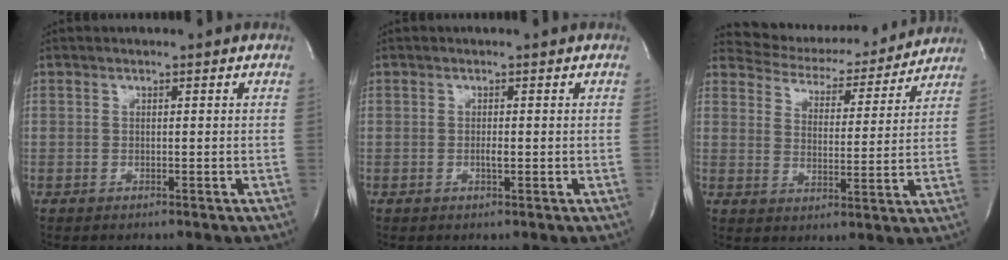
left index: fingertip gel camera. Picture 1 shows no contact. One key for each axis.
{"total": 0.9, "fx": -0.1, "fy": 0.1, "fz": 0.9, "tx": -0.016, "ty": -0.001, "tz": -0.001}
{"total": 15.2, "fx": 14.5, "fy": 3.8, "fz": 2.5, "tx": -0.025, "ty": -0.001, "tz": 0.190}